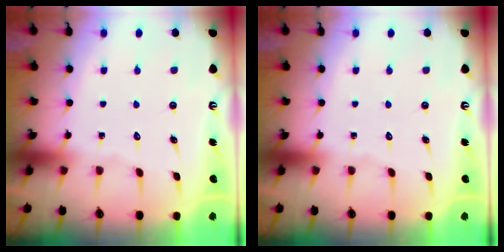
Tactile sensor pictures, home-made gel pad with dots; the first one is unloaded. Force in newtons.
{"total": 0.0}